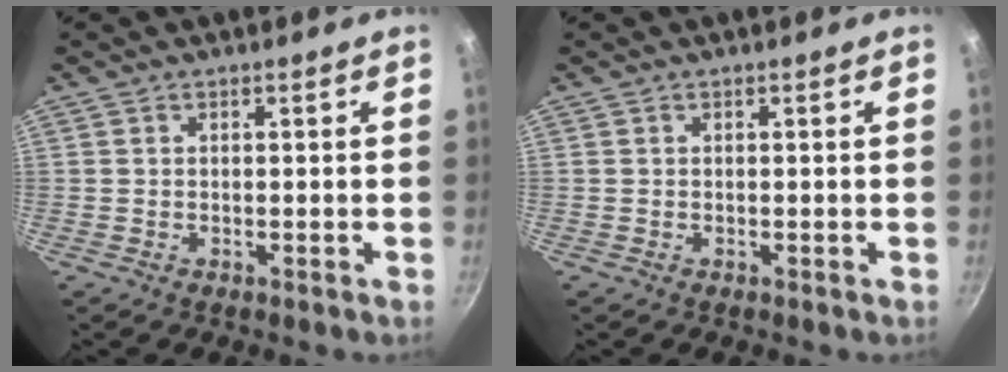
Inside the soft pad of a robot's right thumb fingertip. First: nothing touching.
{"total": 0.0}